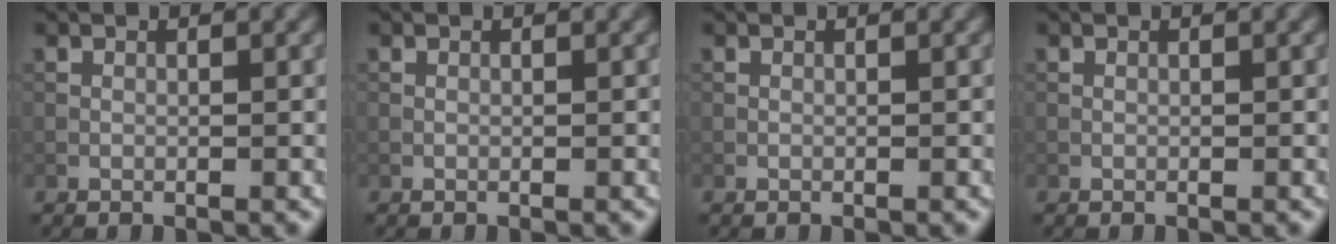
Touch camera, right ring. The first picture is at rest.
{"total": 0.0}
{"total": 0.0}
{"total": 0.0}